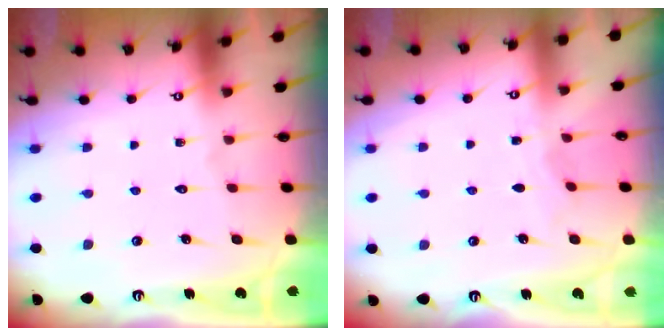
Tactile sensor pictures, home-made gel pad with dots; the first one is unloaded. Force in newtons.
{"total": 3.3, "press": 3.3, "slide": 0.1}